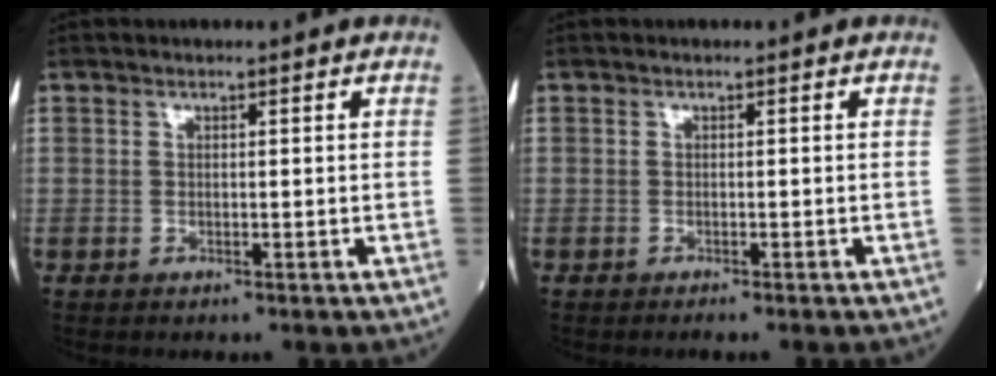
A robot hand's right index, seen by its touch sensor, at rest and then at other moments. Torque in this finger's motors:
{"motor_torque": [-0.17, 0.02, 0.07, 0.02]}